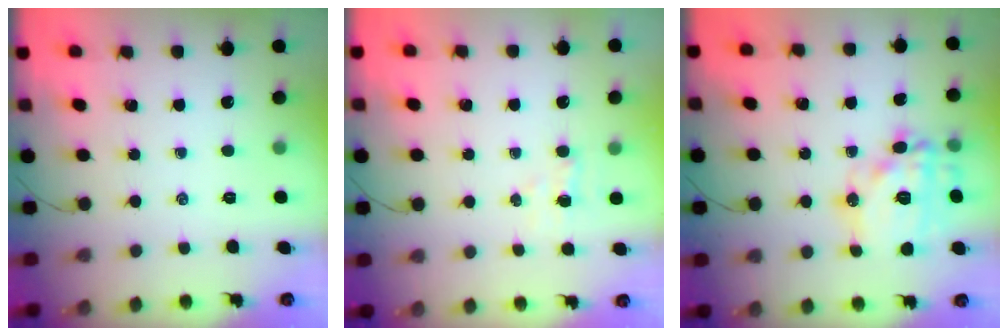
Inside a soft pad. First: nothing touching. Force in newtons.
{"total": 3.5, "press": 3.4, "slide": 0.9}
{"total": 17.9, "press": 17.8, "slide": 1.3}